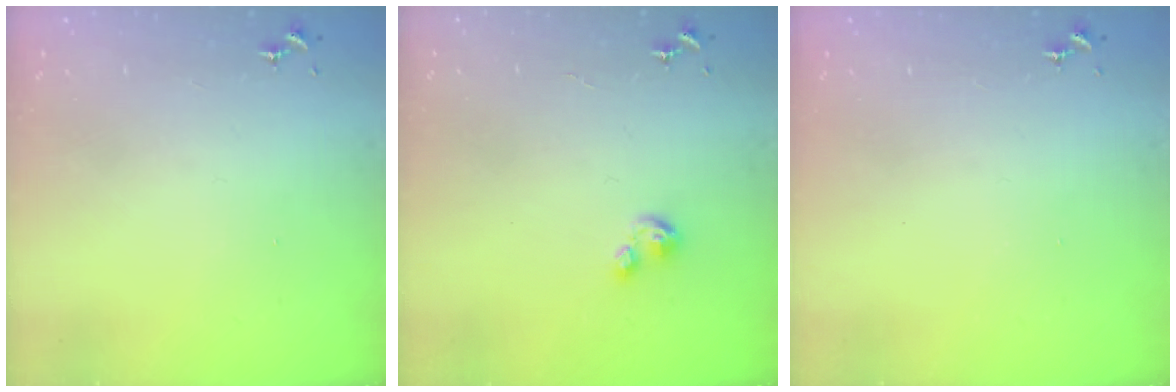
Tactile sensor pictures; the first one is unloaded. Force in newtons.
{"total": 3.6, "press": 3.6, "slide": 0.3}
{"total": 0.0}